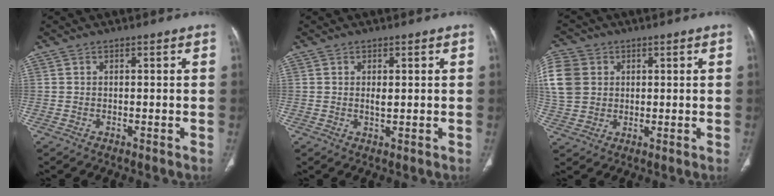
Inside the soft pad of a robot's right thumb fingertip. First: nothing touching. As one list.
[{"total": 1.8, "force": [0.3, 0.7, 1.6], "torque": [-0.026, -0.003, 0.006]}, {"total": 16.1, "force": [3.7, 13.5, 8.0], "torque": [-0.209, 0.026, 0.075]}]